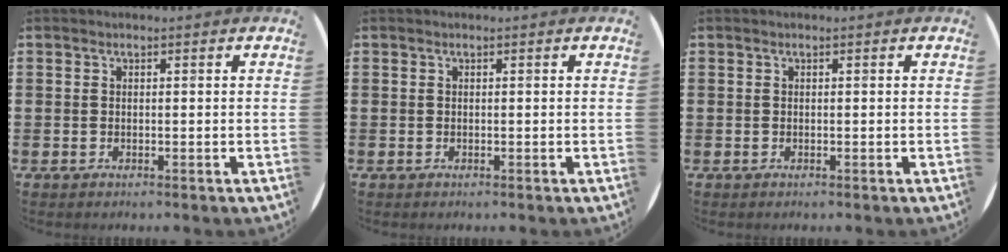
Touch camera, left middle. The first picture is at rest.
{"total": 0.0}
{"total": 0.0}